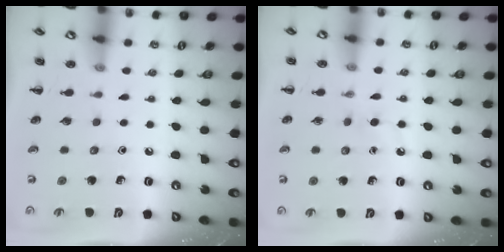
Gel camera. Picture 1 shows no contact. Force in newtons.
{"total": 2.5, "press": 2.3, "slide": 1.0}